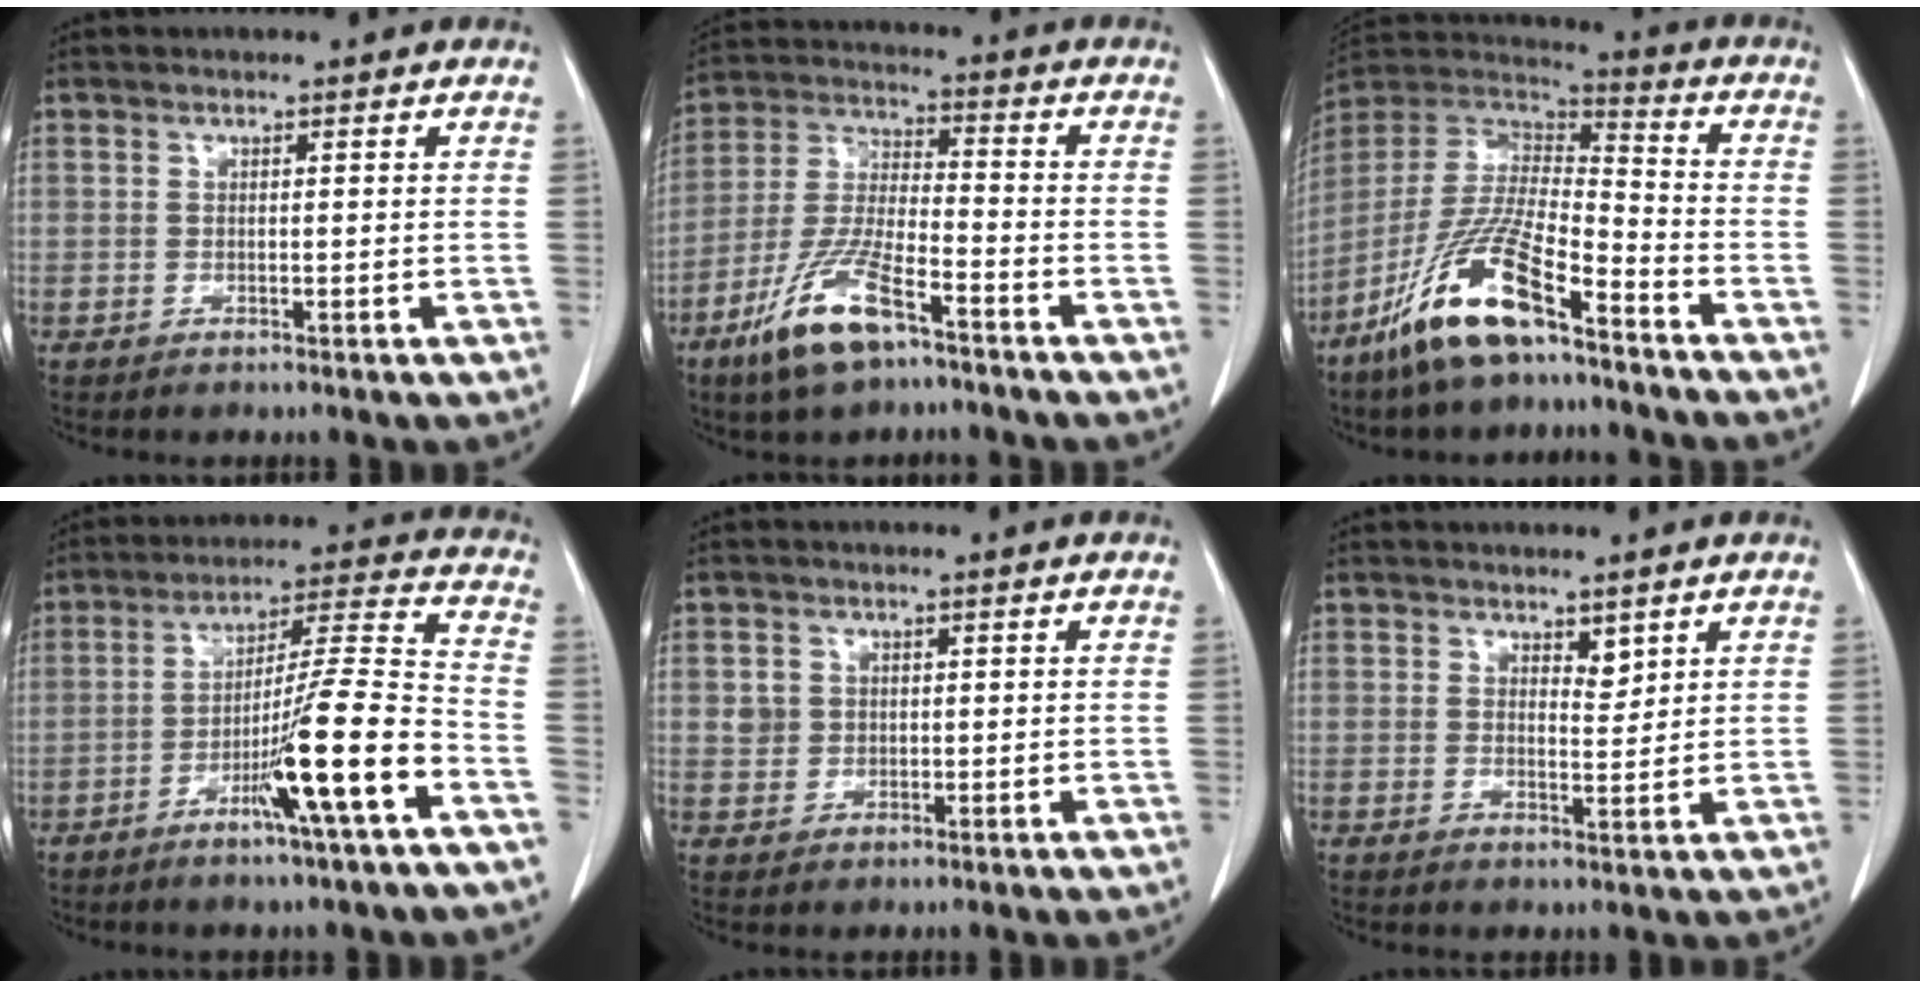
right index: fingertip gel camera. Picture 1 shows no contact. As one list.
[{"total": 11.8, "force": [-7.3, 2.8, 8.9], "torque": [-0.191, -0.016, -0.137]}, {"total": 15.8, "force": [-10.0, 3.5, 11.7], "torque": [-0.239, -0.006, -0.187]}, {"total": 13.7, "force": [-6.0, -0.9, 12.3], "torque": [-0.206, -0.001, -0.103]}, {"total": 2.4, "force": [0.7, 2.3, 0.5], "torque": [-0.006, 0.004, 0.014]}, {"total": 2.1, "force": [1.5, 0.9, 1.1], "torque": [-0.017, -0.007, 0.030]}]